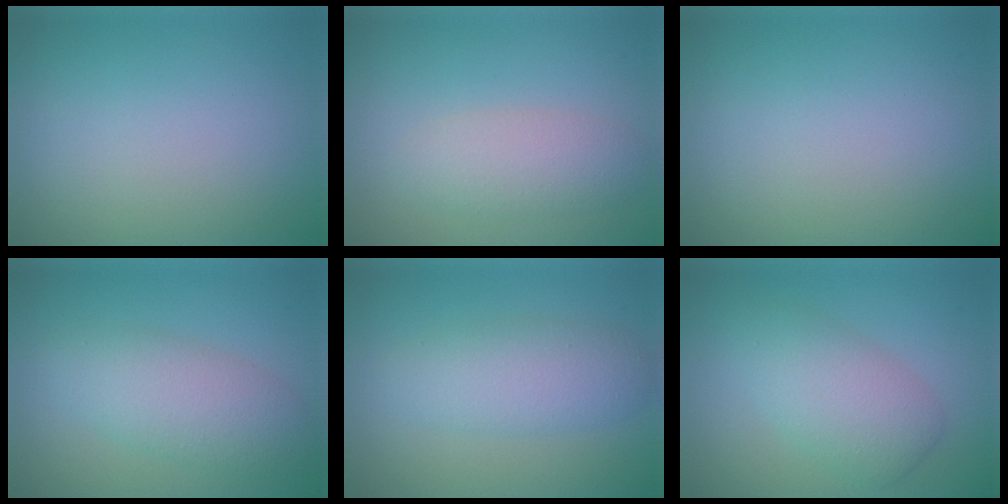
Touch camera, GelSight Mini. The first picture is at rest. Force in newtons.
{"total": 2.8, "press": 2.8, "slide": 0.3}
{"total": 0.0}
{"total": 4.4, "press": 4.4, "slide": 0.3}
{"total": 4.0, "press": 4.0, "slide": 0.0}
{"total": 4.3, "press": 4.3, "slide": 0.1}